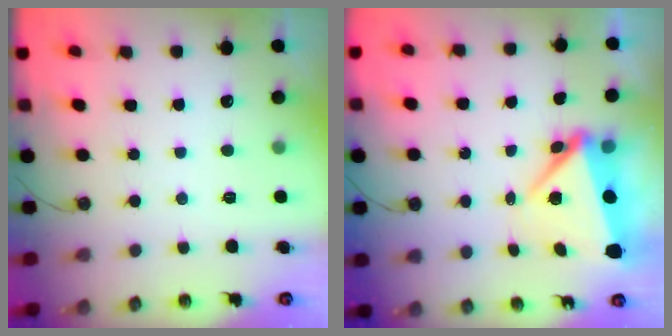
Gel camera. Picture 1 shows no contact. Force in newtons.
{"total": 6.5, "press": 6.4, "slide": 1.2}